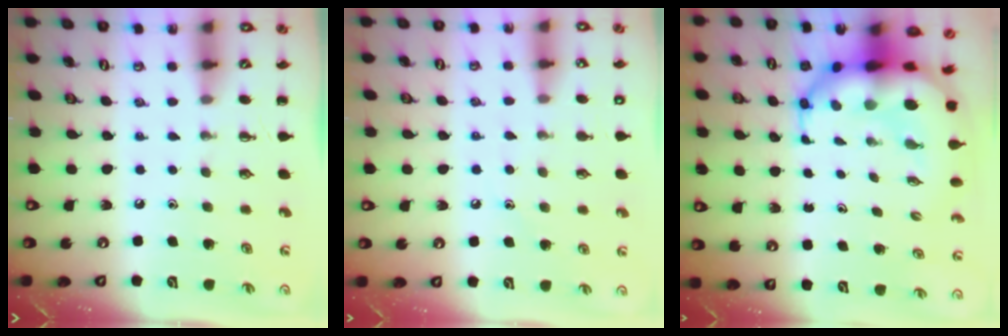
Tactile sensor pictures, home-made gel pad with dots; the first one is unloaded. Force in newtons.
{"total": 7.3, "press": 7.1, "slide": 1.8}
{"total": 11.3, "press": 10.9, "slide": 3.2}